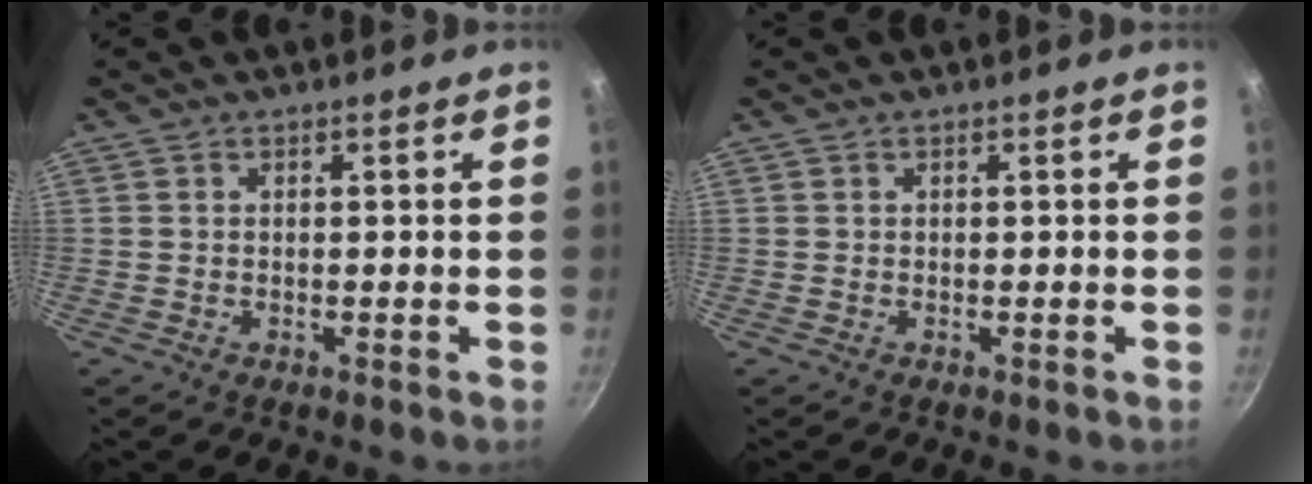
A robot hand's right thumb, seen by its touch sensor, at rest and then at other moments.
{"total": 0.0}